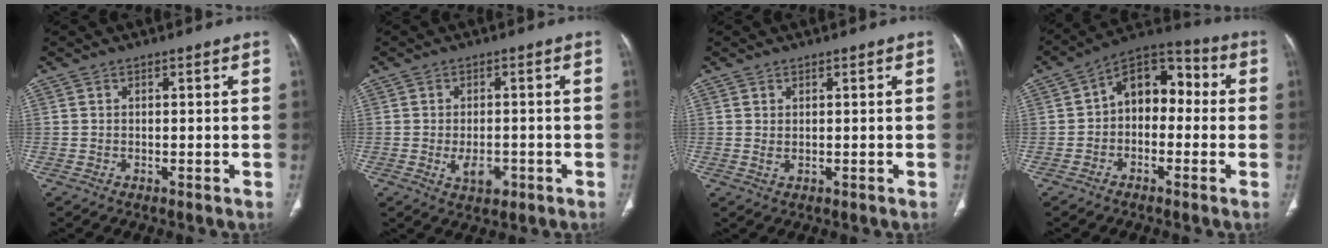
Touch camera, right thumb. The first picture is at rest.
{"total": 4.6, "force": [-1.5, 2.5, 3.5], "torque": [-0.054, 0.002, -0.016]}
{"total": 0.9, "force": [0.3, 0.5, 0.8], "torque": [-0.017, 0.002, 0.012]}
{"total": 10.9, "force": [-0.1, 7.5, 7.8], "torque": [-0.078, 0.043, -0.022]}